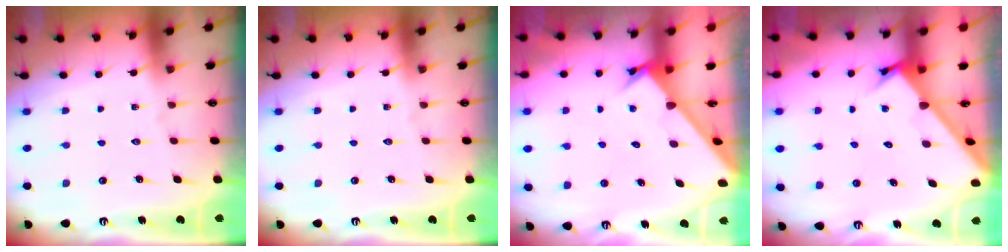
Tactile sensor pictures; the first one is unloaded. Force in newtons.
{"total": 0.0}
{"total": 2.6, "press": 2.5, "slide": 0.3}
{"total": 2.7, "press": 2.7, "slide": 0.2}